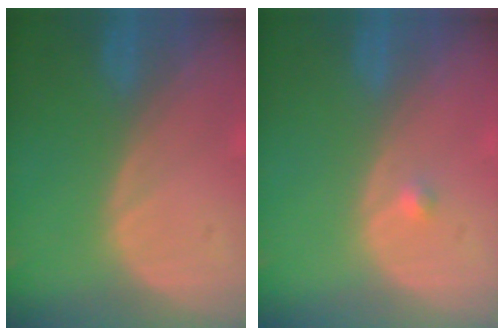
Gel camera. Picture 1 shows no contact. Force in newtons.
{"total": 0.9, "press": 0.7, "slide": 0.6}